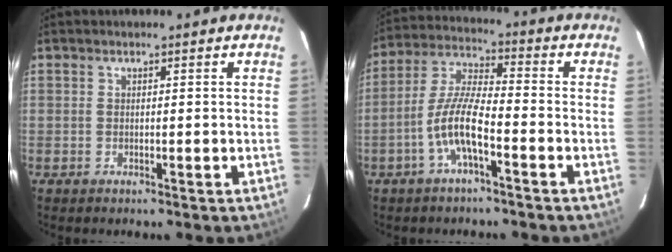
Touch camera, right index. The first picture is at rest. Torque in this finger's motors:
{"motor_torque": [1.31, -0.83, 0.84, 0.21]}